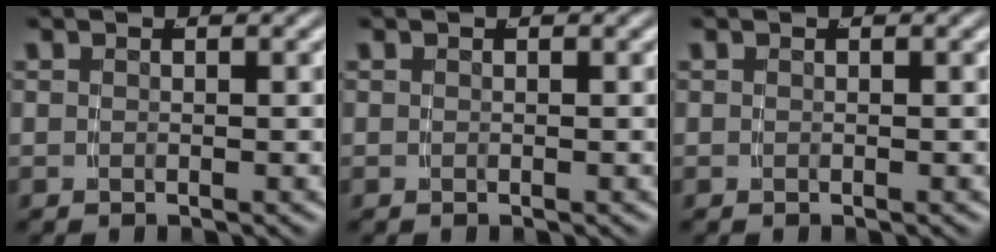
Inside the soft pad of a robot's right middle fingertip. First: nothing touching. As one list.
[{"total": 0.0}, {"total": 0.0}]